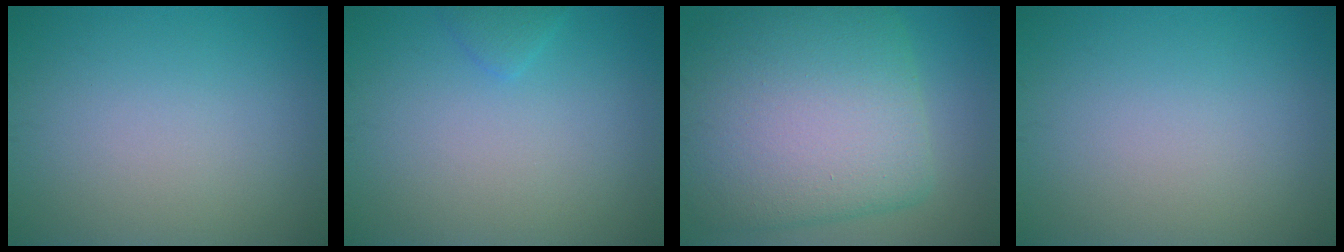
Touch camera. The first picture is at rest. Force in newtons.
{"total": 1.0, "press": 1.0, "slide": 0.1}
{"total": 13.0, "press": 13.0, "slide": 0.4}
{"total": 0.0}